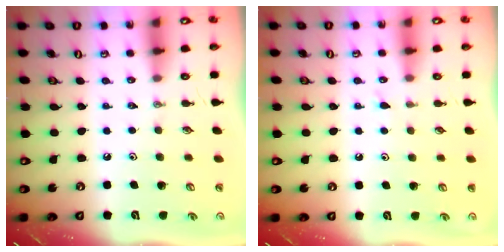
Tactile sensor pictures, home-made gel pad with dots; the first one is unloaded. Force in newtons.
{"total": 5.3, "press": 5.2, "slide": 0.6}